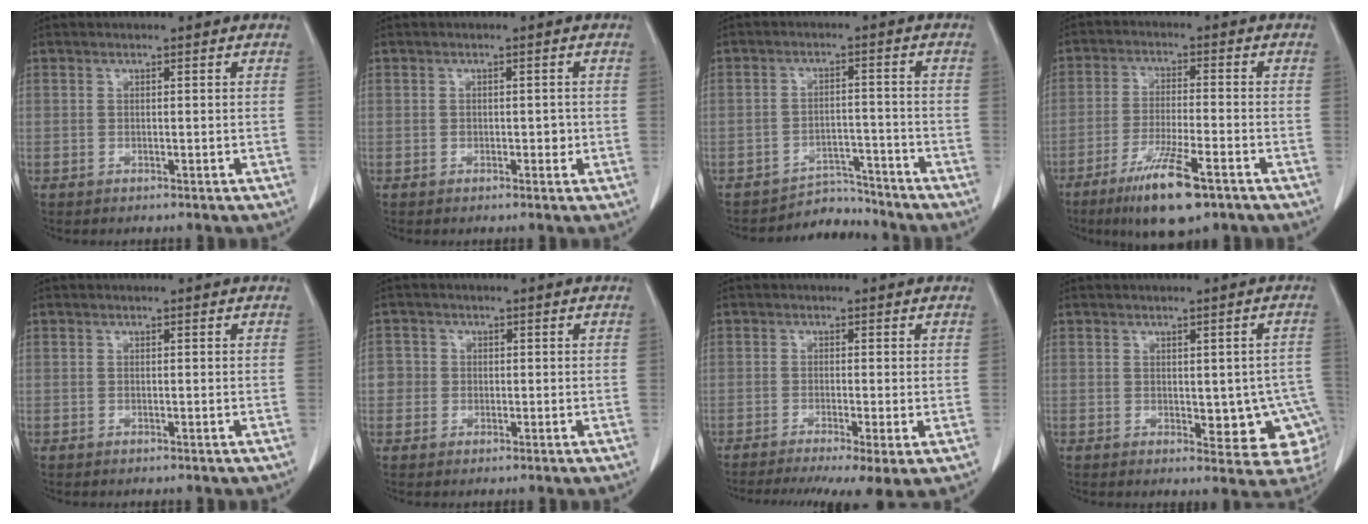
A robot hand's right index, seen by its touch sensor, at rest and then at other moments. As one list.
[{"total": 1.5, "force": [-0.2, 1.0, 1.1], "torque": [-0.013, 0.001, -0.001]}, {"total": 4.9, "force": [-4.5, 1.0, -1.5], "torque": [0.032, 0.023, -0.070]}, {"total": 10.3, "force": [-6.2, 1.4, 8.0], "torque": [-0.147, -0.022, -0.104]}, {"total": 0.0}, {"total": 2.7, "force": [-0.2, 2.7, 0.2], "torque": [0.012, 0.010, -0.007]}, {"total": 9.0, "force": [-5.9, 1.3, 6.7], "torque": [-0.097, -0.012, -0.095]}, {"total": 9.8, "force": [-1.7, 4.5, 8.6], "torque": [-0.083, 0.004, -0.010]}]